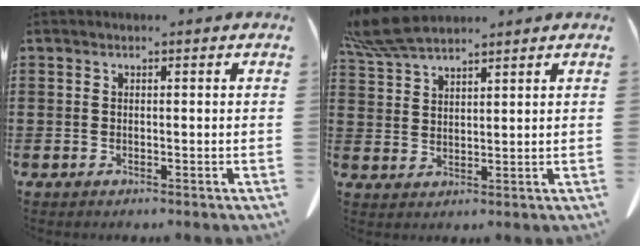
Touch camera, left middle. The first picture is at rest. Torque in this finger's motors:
{"motor_torque": [1.27, 0.87, 0.14, 0.05]}